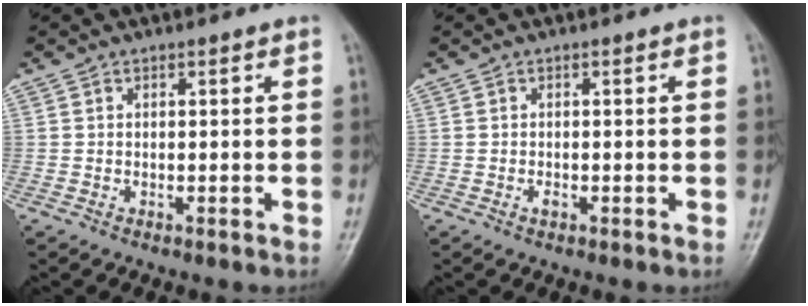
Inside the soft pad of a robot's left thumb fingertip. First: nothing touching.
{"total": 0.9, "force": [-0.4, 0.5, 0.7], "torque": [-0.011, 0.001, -0.006]}